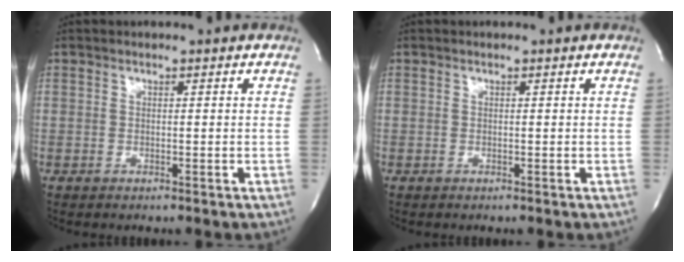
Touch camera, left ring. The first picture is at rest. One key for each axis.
{"total": 0.0}